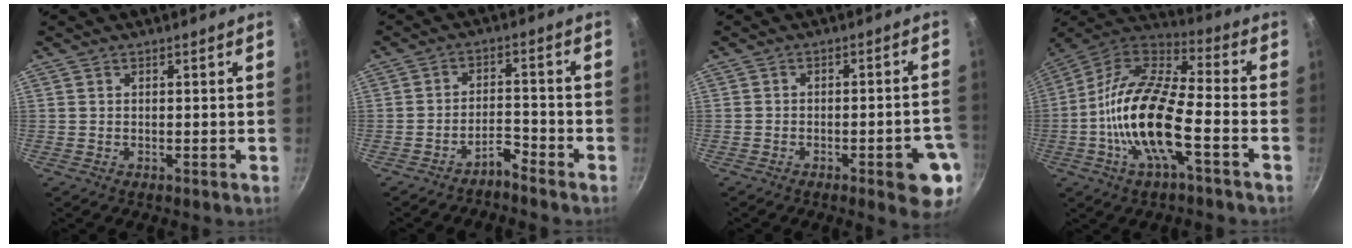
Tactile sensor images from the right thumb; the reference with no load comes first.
{"total": 3.6, "force": [-3.2, 0.9, 1.2], "torque": [-0.015, 0.034, -0.058]}
{"total": 9.5, "force": [-3.9, 2.7, 8.2], "torque": [-0.075, 0.024, -0.043]}
{"total": 18.6, "force": [-5.3, 7.0, 16.4], "torque": [-0.317, 0.040, -0.119]}